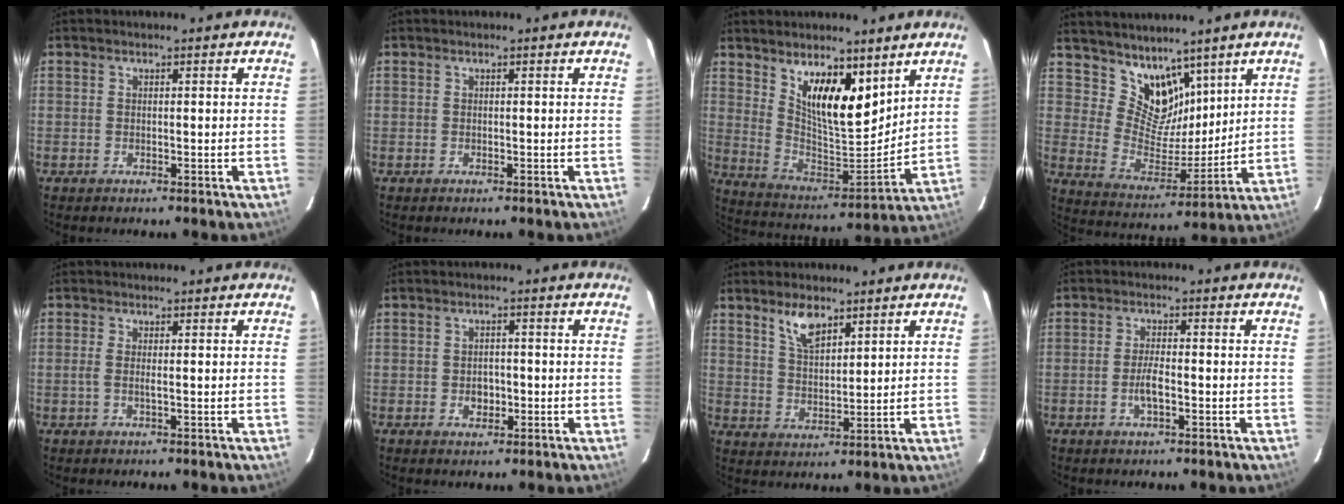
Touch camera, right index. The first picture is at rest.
{"total": 0.0}
{"total": 14.7, "force": [8.7, 5.7, 10.3], "torque": [-0.175, -0.008, 0.165]}
{"total": 10.9, "force": [8.1, 6.3, 3.7], "torque": [-0.063, -0.004, 0.162]}
{"total": 1.7, "force": [-0.2, 0.1, 1.7], "torque": [-0.035, -0.001, -0.006]}
{"total": 2.8, "force": [-0.8, 2.3, 1.5], "torque": [-0.023, 0.003, -0.009]}
{"total": 6.4, "force": [4.3, 2.7, 3.8], "torque": [-0.067, 0.003, 0.086]}
{"total": 3.4, "force": [-1.2, 1.0, 3.0], "torque": [-0.060, -0.002, -0.023]}